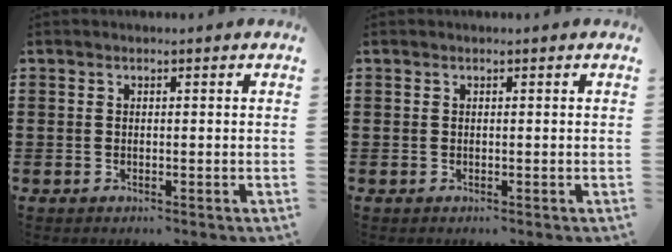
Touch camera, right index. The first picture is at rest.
{"total": 0.0}